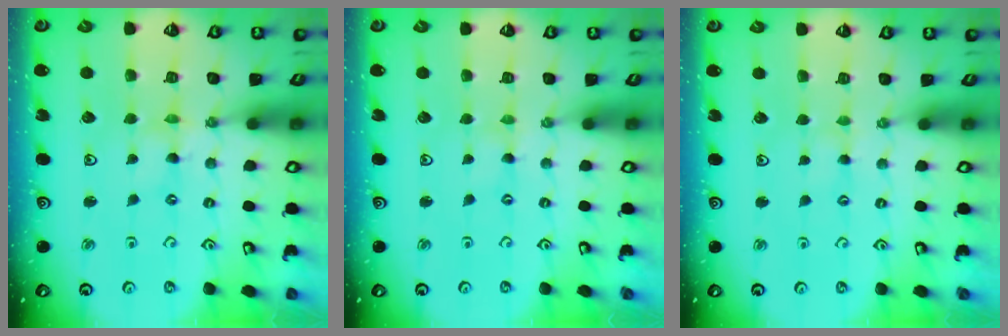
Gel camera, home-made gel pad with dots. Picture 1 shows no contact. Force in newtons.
{"total": 0.0}
{"total": 1.5, "press": 1.5, "slide": 0.3}